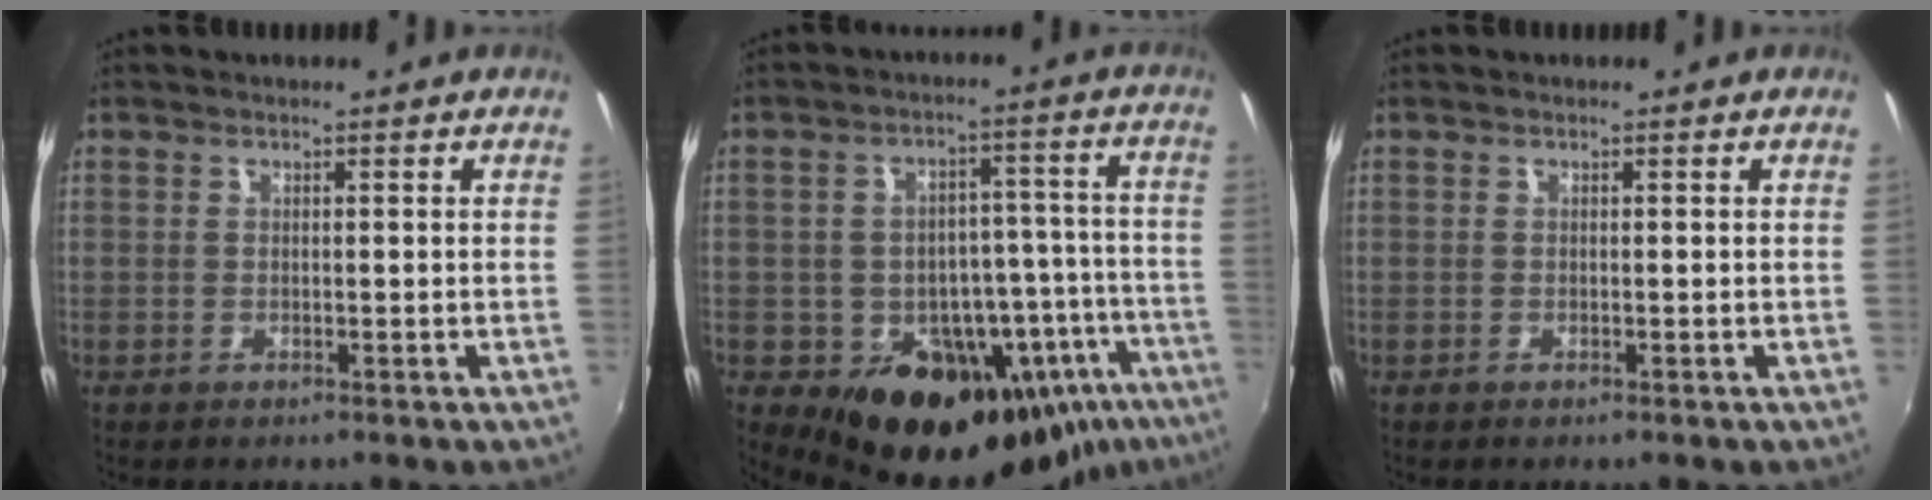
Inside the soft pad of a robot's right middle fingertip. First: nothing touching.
{"total": 24.6, "force": [-13.0, 15.8, 13.7], "torque": [-0.212, 0.021, -0.155]}
{"total": 0.0}